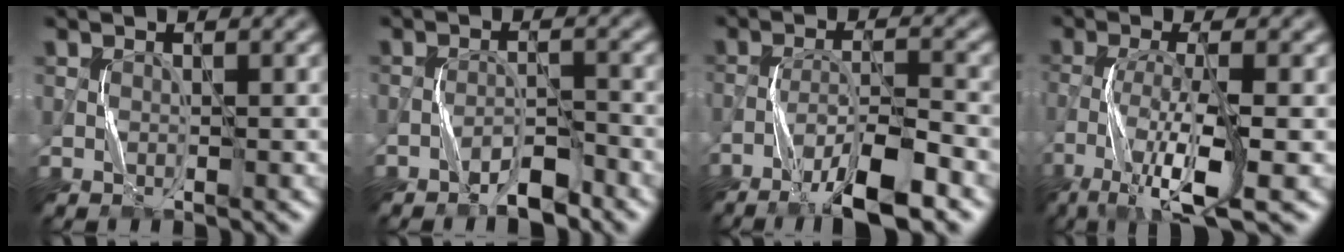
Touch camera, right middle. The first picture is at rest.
{"total": 2.9, "force": [-2.3, 0.6, 1.6], "torque": [-0.026, 0.009, -0.044]}
{"total": 7.5, "force": [-5.0, 1.4, 5.5], "torque": [-0.095, 0.004, -0.086]}
{"total": 7.5, "force": [-3.7, 1.5, 6.4], "torque": [-0.126, -0.005, -0.075]}